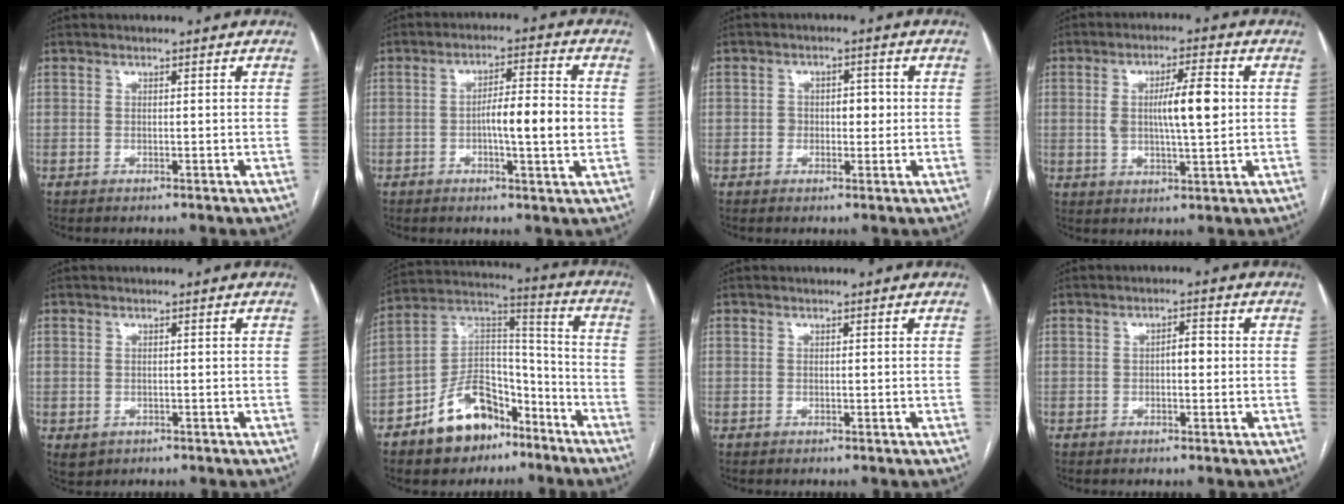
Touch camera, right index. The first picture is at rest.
{"total": 8.2, "force": [-0.7, 1.0, 8.2], "torque": [-0.131, 0.009, -0.014]}
{"total": 3.9, "force": [0.0, 2.5, 2.9], "torque": [-0.040, 0.015, 0.003]}
{"total": 8.6, "force": [1.1, 1.8, 8.3], "torque": [-0.144, 0.010, 0.020]}
{"total": 1.8, "force": [-0.5, 1.6, 0.6], "torque": [-0.009, -0.001, 0.006]}
{"total": 14.3, "force": [-8.9, 8.0, 7.8], "torque": [-0.143, 0.034, -0.151]}
{"total": 0.0}
{"total": 2.3, "force": [-0.2, 0.9, 2.1], "torque": [-0.028, 0.008, -0.004]}